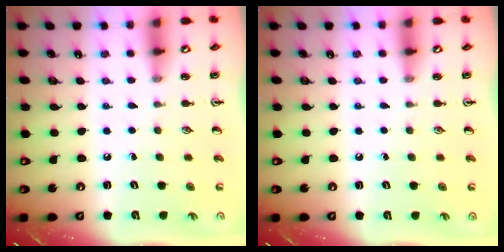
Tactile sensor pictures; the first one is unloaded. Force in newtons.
{"total": 0.0}